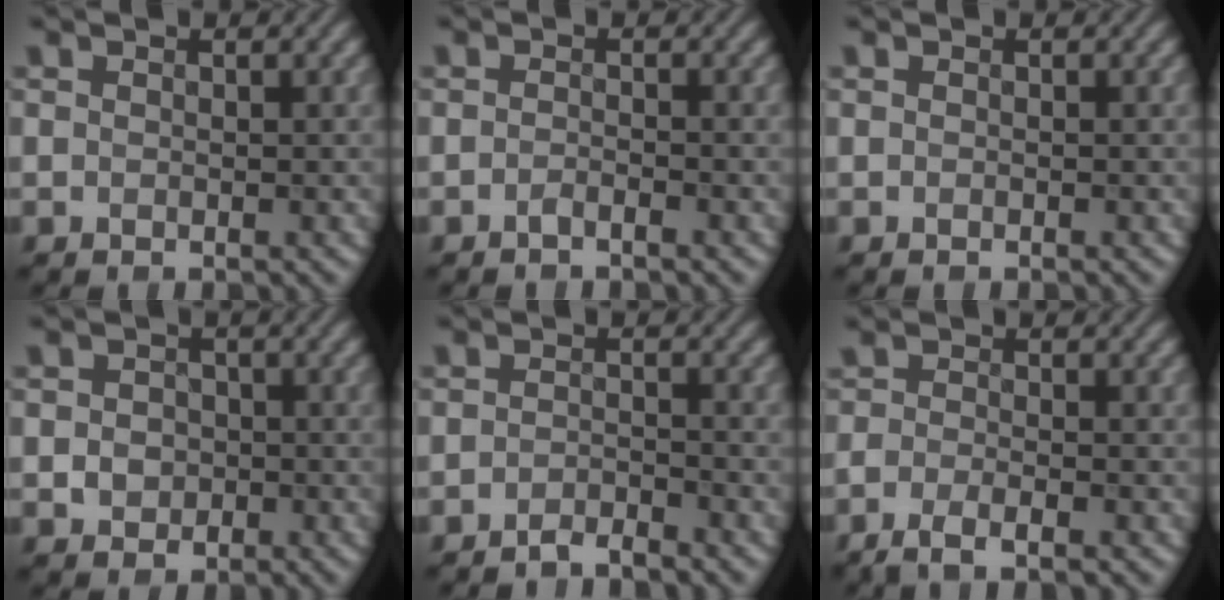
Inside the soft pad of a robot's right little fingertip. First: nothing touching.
{"total": 0.8, "force": [-0.7, 0.1, 0.4], "torque": [-0.005, 0.000, -0.014]}
{"total": 0.0}
{"total": 1.8, "force": [-0.4, 1.6, 0.6], "torque": [-0.013, -0.002, -0.007]}
{"total": 1.4, "force": [-1.4, 0.0, 0.3], "torque": [-0.002, 0.000, -0.028]}
{"total": 2.8, "force": [-1.7, 0.5, 2.1], "torque": [-0.032, -0.008, -0.036]}